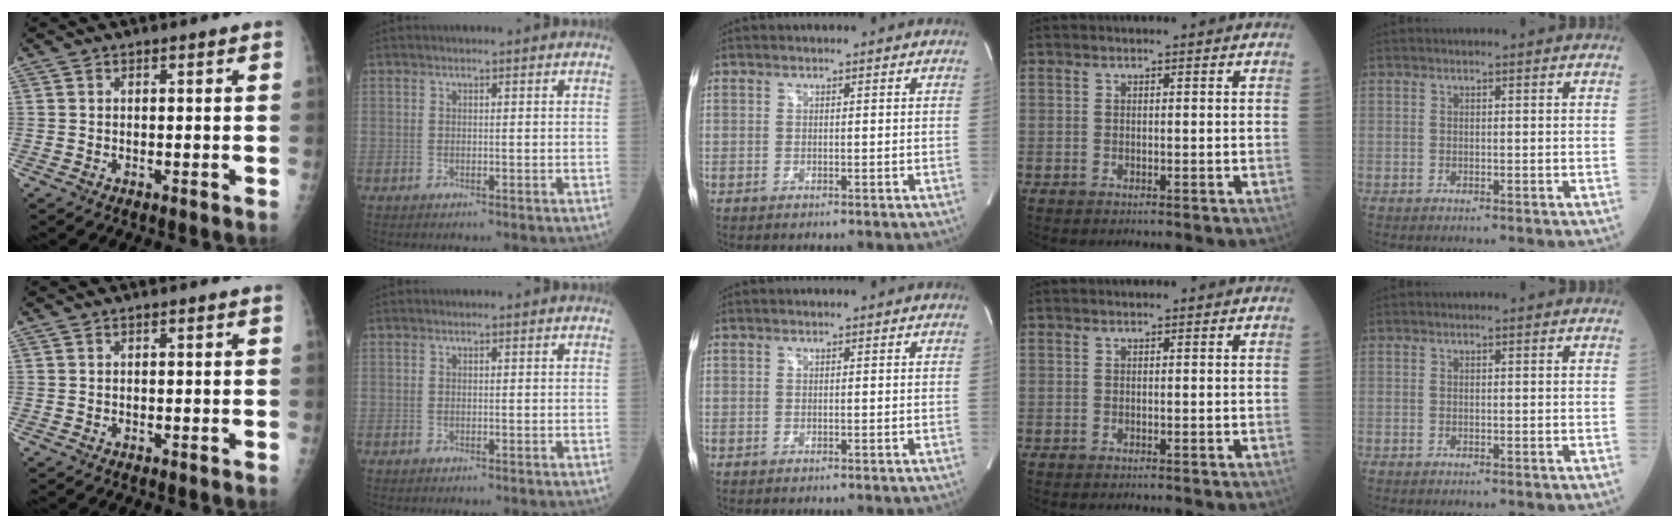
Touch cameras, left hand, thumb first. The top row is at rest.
{}